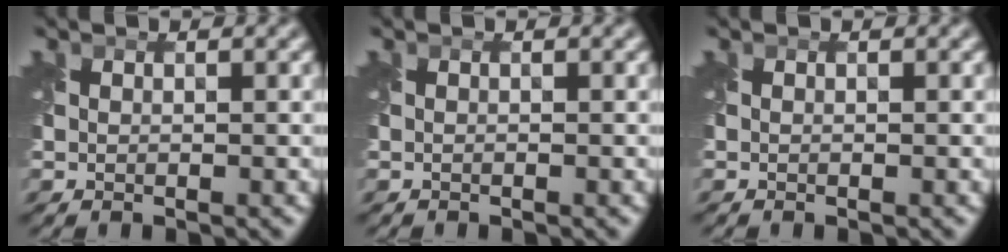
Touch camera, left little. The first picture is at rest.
{"total": 0.0}
{"total": 0.0}